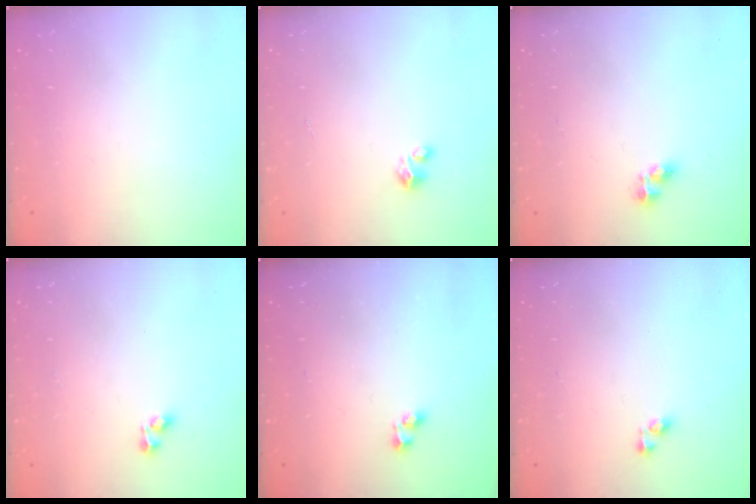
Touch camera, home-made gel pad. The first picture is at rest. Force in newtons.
{"total": 1.8, "press": 1.8, "slide": 0.1}
{"total": 5.1, "press": 5.0, "slide": 0.4}
{"total": 3.1, "press": 3.1, "slide": 0.5}
{"total": 0.9, "press": 0.4, "slide": 0.8}
{"total": 3.9, "press": 3.8, "slide": 0.7}